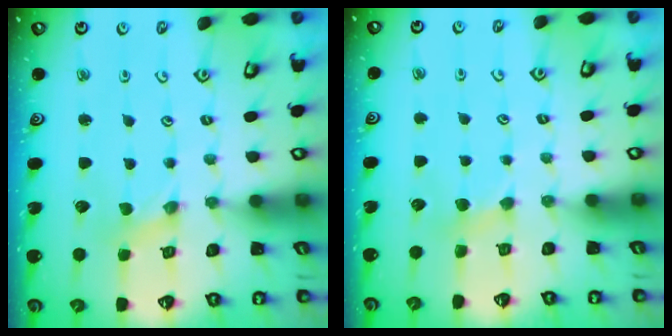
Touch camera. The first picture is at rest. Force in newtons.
{"total": 3.0, "press": 3.0, "slide": 0.2}